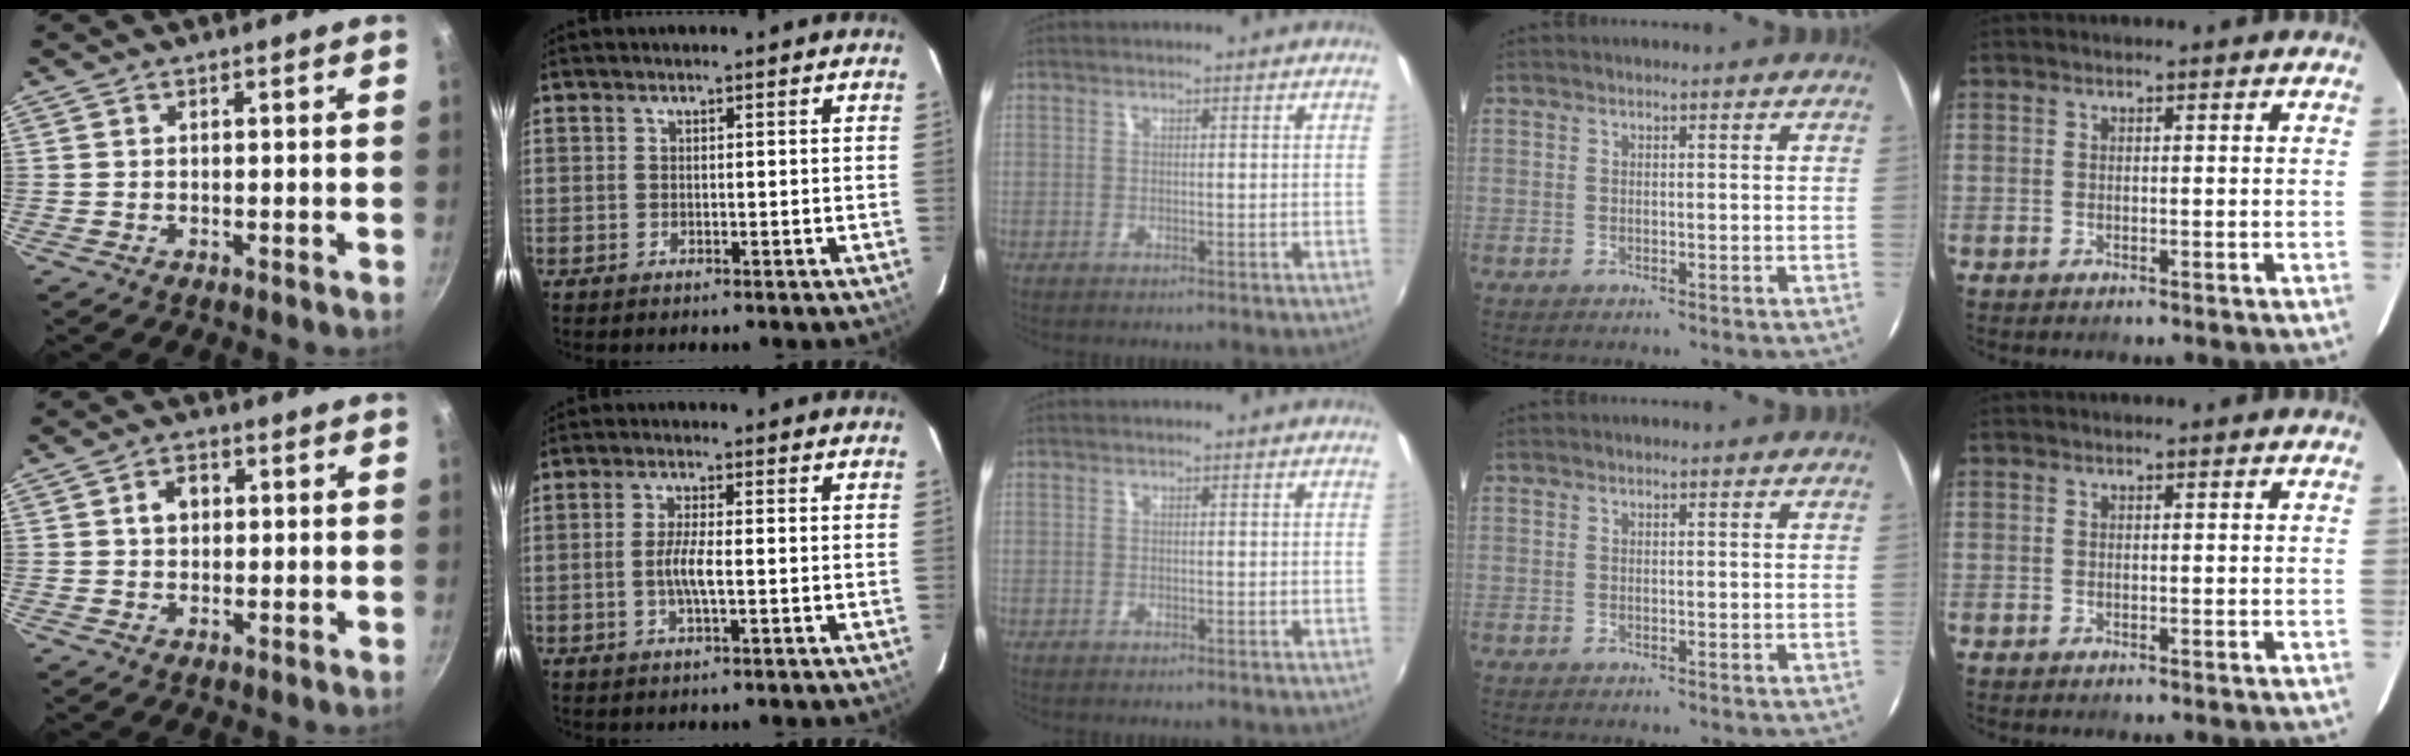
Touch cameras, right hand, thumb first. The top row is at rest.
{"thumb": {"total": 3.8, "force": [0.7, 3.0, 2.3], "torque": [-0.019, 0.009, 0.008]}, "index": {"total": 4.0, "force": [-0.8, 0.5, 3.9], "torque": [-0.074, -0.001, -0.016]}}